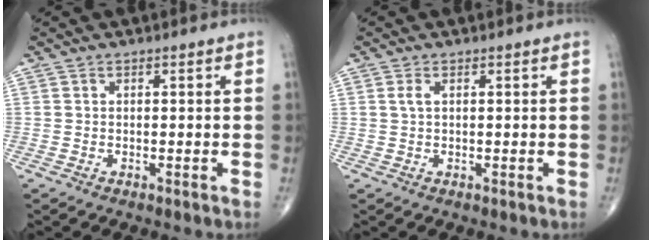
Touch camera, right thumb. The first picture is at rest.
{"total": 1.3, "force": [0.4, 0.6, 1.1], "torque": [-0.031, 0.007, 0.011]}